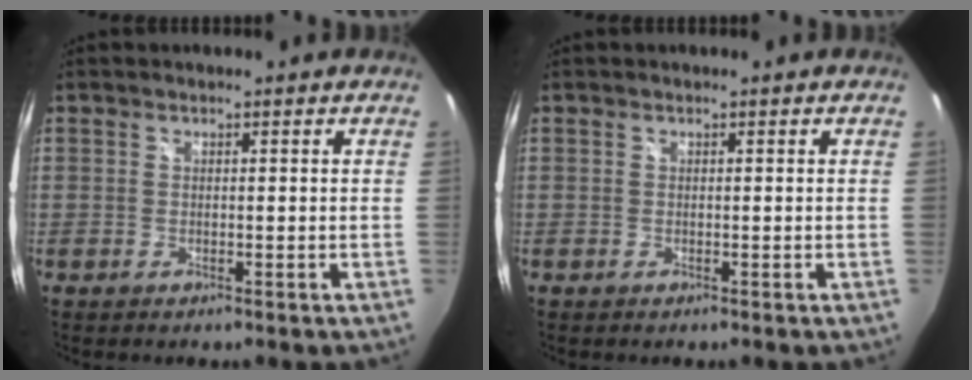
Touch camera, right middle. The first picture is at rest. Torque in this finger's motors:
{"motor_torque": [-0.01, 0.00, 0.00, 0.00]}